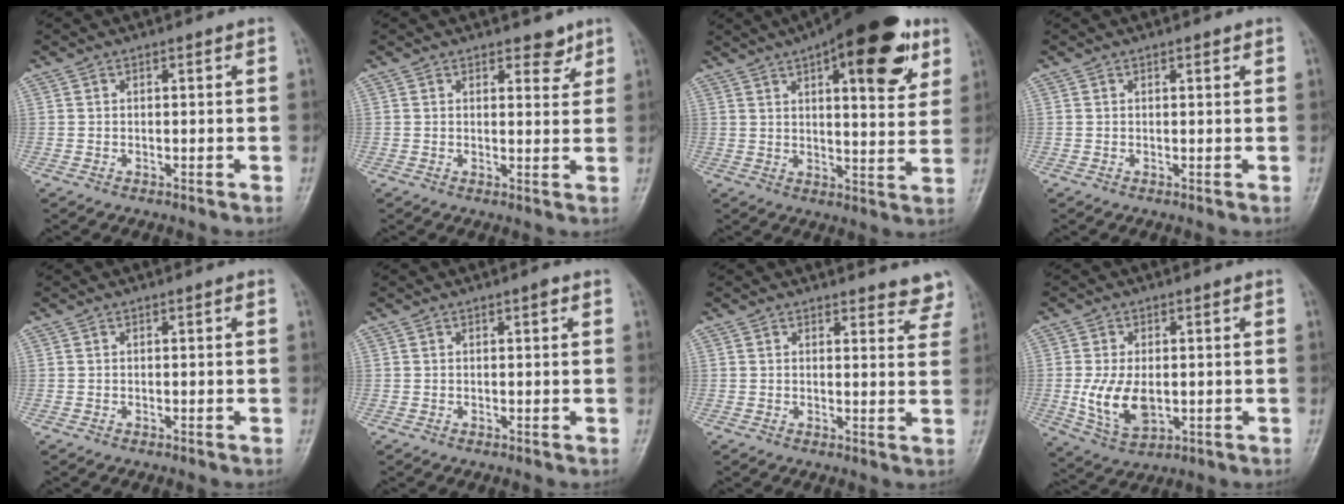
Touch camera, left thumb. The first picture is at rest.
{"total": 3.4, "force": [2.5, 1.7, 1.6], "torque": [0.000, -0.015, 0.033]}
{"total": 20.6, "force": [10.5, 7.5, 16.1], "torque": [-0.197, -0.023, 0.145]}
{"total": 0.8, "force": [0.6, 0.3, 0.5], "torque": [-0.007, -0.002, 0.008]}
{"total": 0.0}
{"total": 0.8, "force": [0.5, 0.2, 0.6], "torque": [-0.009, -0.001, 0.006]}
{"total": 5.8, "force": [5.5, 1.7, 0.8], "torque": [0.025, -0.035, 0.042]}
{"total": 9.0, "force": [-0.7, 5.4, 7.2], "torque": [-0.131, -0.012, -0.002]}